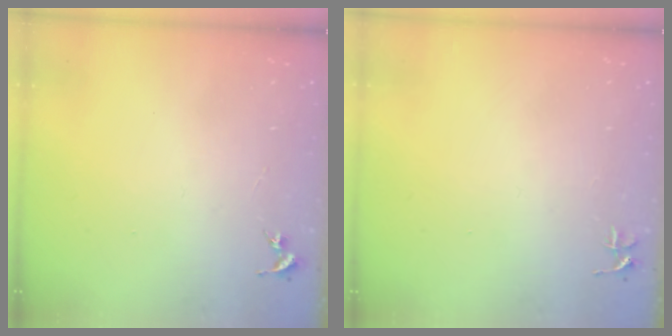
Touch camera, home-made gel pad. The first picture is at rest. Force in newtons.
{"total": 3.6, "press": 3.6, "slide": 0.3}